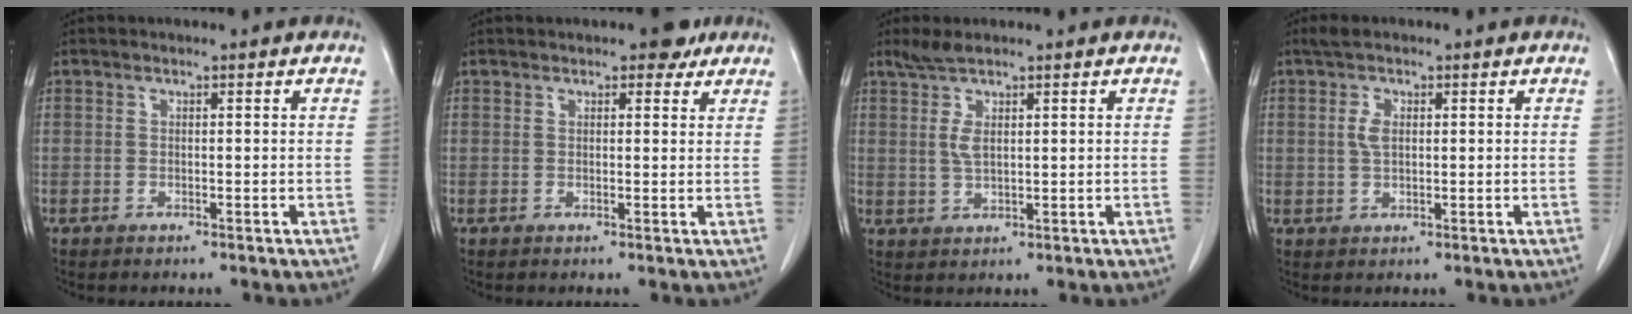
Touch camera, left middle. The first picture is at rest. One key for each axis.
{"total": 2.9, "fx": 2.3, "fy": 1.1, "fz": 1.4, "tx": -0.017, "ty": 0.005, "tz": 0.025}
{"total": 4.0, "fx": 2.4, "fy": 1.1, "fz": 3.0, "tx": -0.071, "ty": 0.003, "tz": 0.053}
{"total": 3.0, "fx": 0.9, "fy": 1.6, "fz": 2.4, "tx": -0.052, "ty": 0.008, "tz": 0.018}